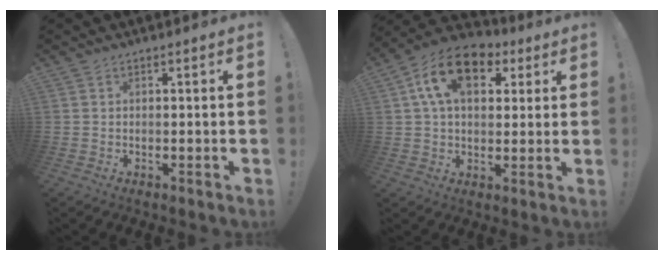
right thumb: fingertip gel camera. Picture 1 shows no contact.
{"total": 15.1, "force": [5.7, 9.7, 10.2], "torque": [-0.177, -0.009, 0.103]}